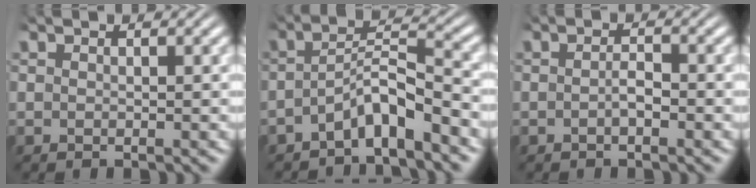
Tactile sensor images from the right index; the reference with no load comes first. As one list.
[{"total": 4.8, "force": [-3.1, 1.8, 3.1], "torque": [-0.057, -0.010, -0.049]}, {"total": 1.2, "force": [-0.7, 0.3, 0.9], "torque": [-0.019, -0.005, -0.012]}]